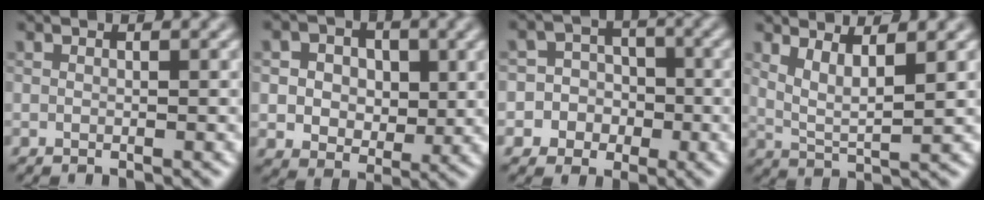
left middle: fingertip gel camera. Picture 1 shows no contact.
{"total": 6.2, "force": [1.3, 4.8, 3.6], "torque": [-0.067, 0.001, 0.008]}
{"total": 6.4, "force": [-2.0, 6.0, 0.7], "torque": [0.008, 0.005, -0.068]}
{"total": 3.6, "force": [2.1, 1.1, 2.8], "torque": [-0.057, -0.014, 0.039]}